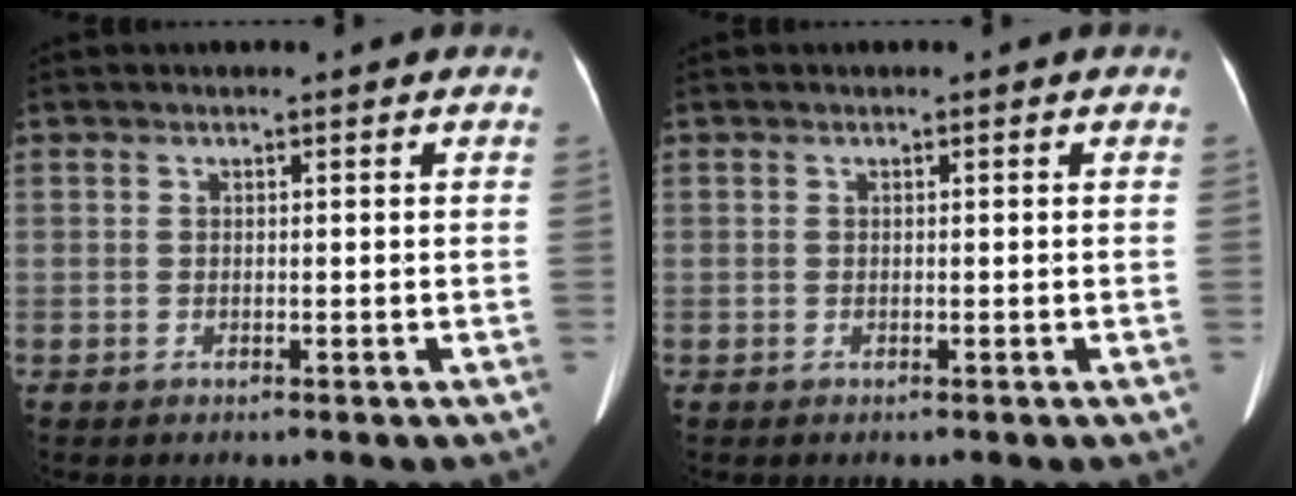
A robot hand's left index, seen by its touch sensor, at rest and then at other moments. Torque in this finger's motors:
{"motor_torque": [0.00, 0.00, 0.00, 0.00]}